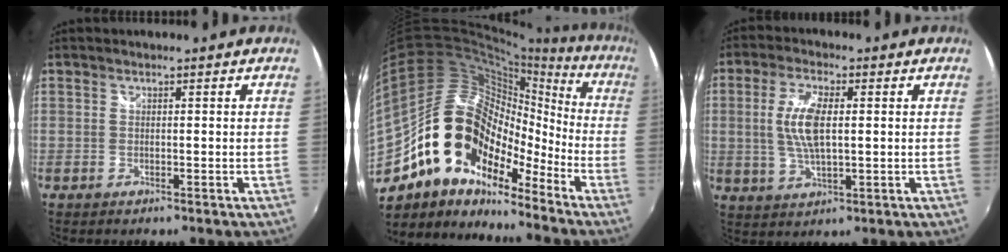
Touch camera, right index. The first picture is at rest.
{"total": 20.3, "force": [-12.3, 12.6, 10.0], "torque": [-0.188, 0.030, -0.225]}
{"total": 8.4, "force": [0.9, 3.2, 7.7], "torque": [-0.154, 0.002, 0.020]}